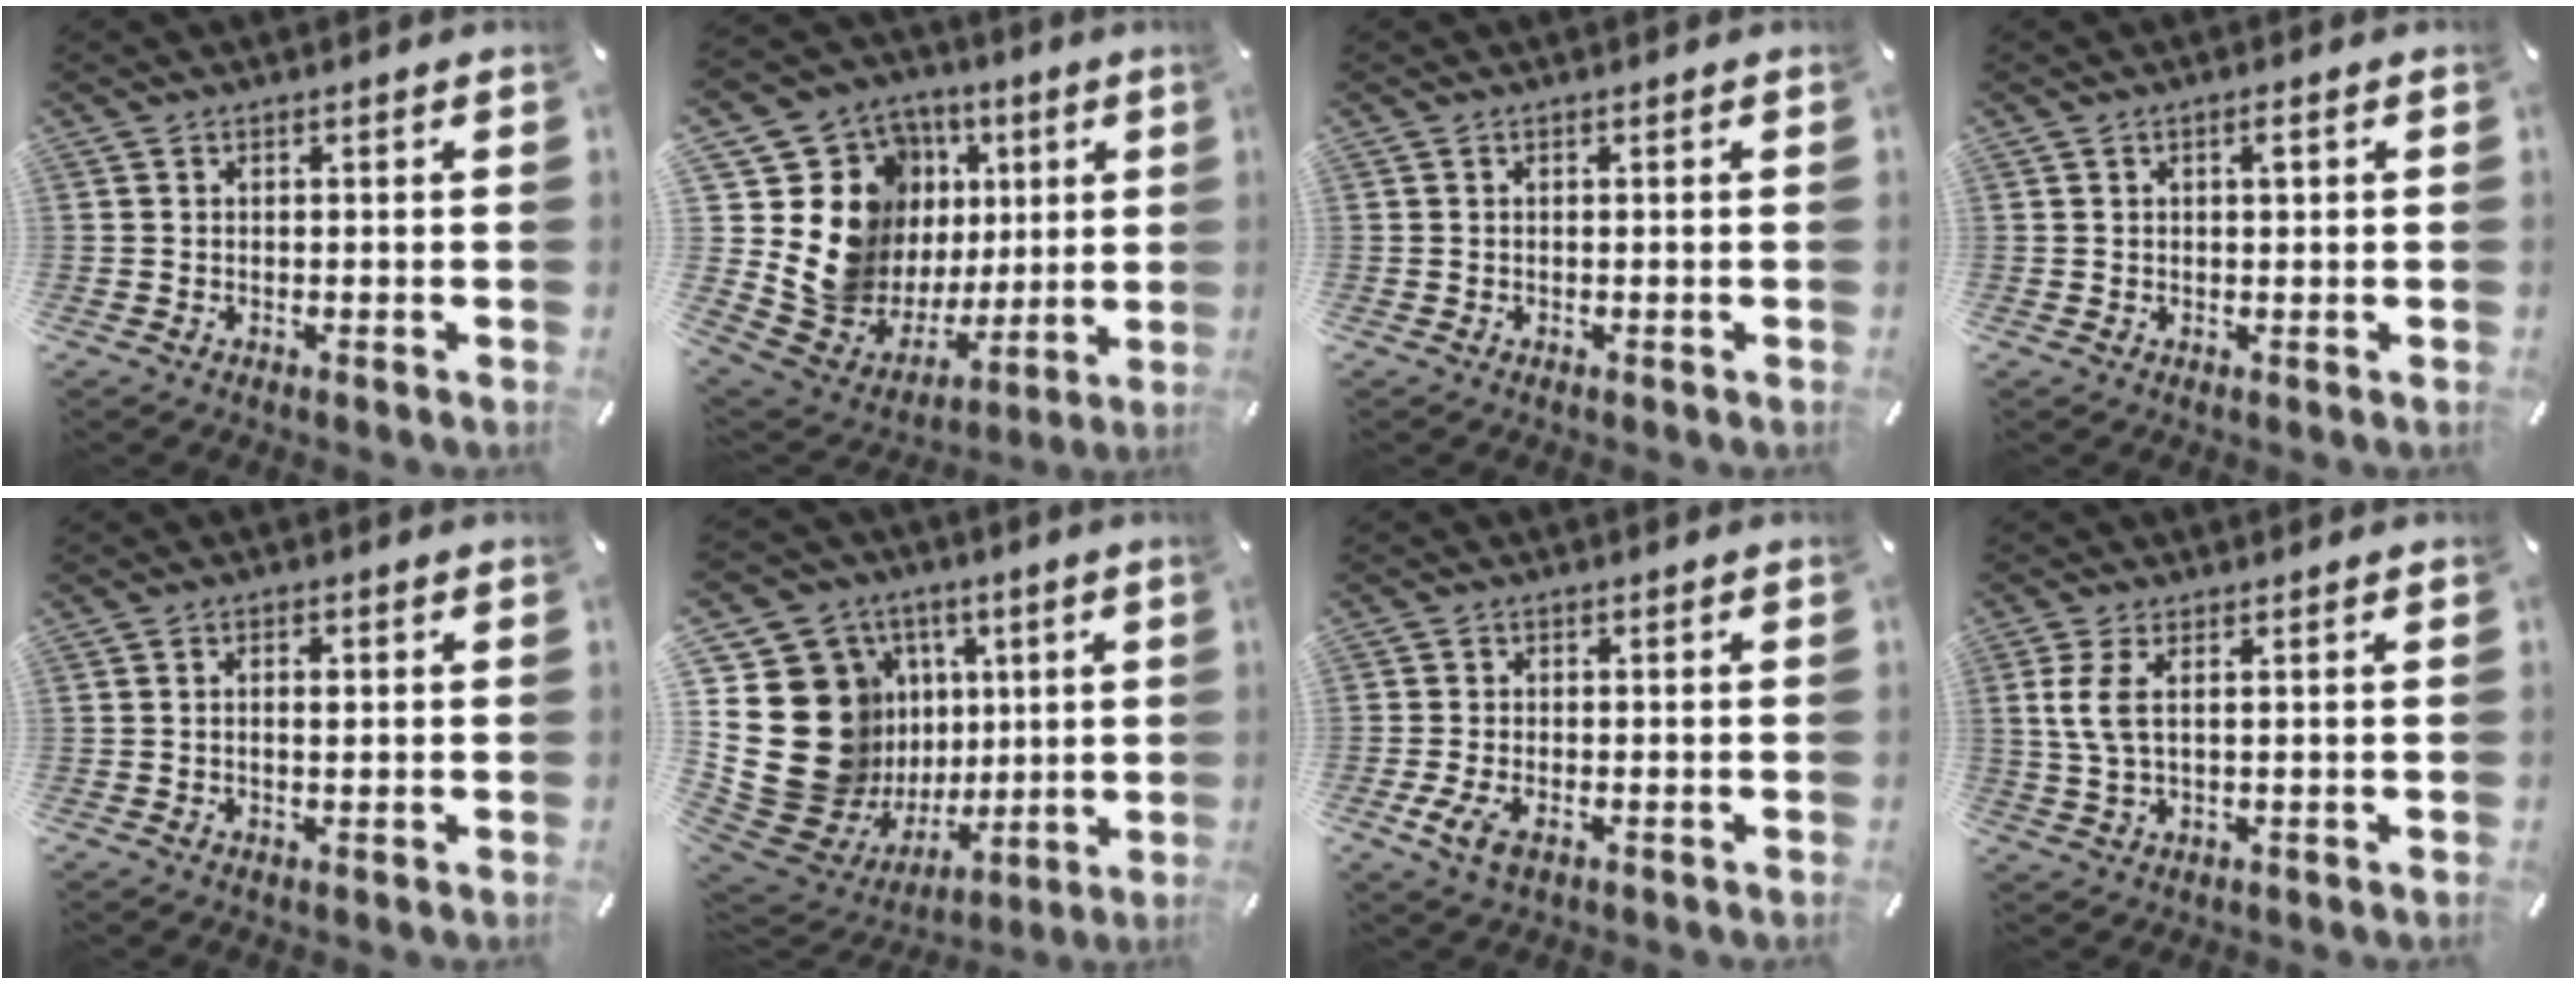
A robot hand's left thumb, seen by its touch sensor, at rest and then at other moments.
{"total": 16.1, "force": [3.6, 14.8, 5.1], "torque": [-0.090, -0.059, 0.102]}
{"total": 0.0}
{"total": 2.0, "force": [0.7, 0.8, 1.6], "torque": [-0.033, 0.005, 0.010]}
{"total": 1.6, "force": [0.2, 0.8, 1.4], "torque": [-0.020, 0.001, -0.001]}
{"total": 26.8, "force": [2.2, 23.1, 13.5], "torque": [-0.242, -0.058, 0.107]}
{"total": 4.3, "force": [-1.9, 2.1, 3.3], "torque": [-0.086, -0.008, -0.038]}
{"total": 5.4, "force": [1.1, 1.9, 5.0], "torque": [-0.119, -0.007, 0.016]}